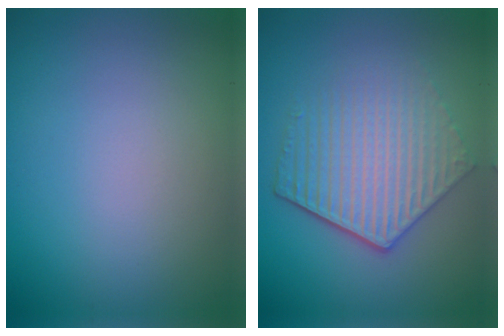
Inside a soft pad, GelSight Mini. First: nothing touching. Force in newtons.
{"total": 5.5, "press": 4.2, "slide": 3.6}